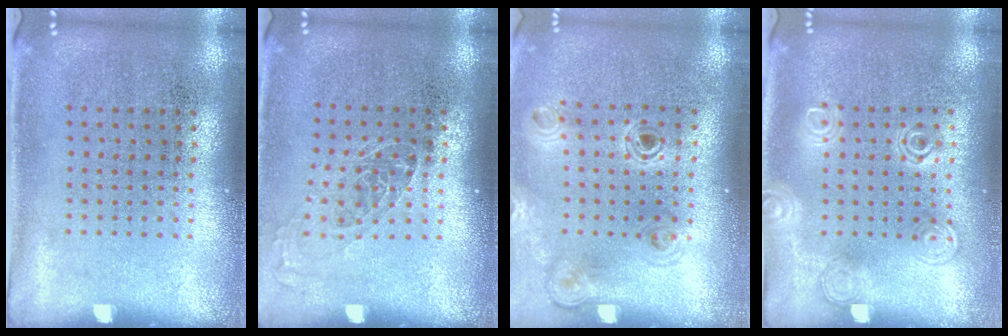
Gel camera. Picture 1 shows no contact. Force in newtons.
{"total": 1.0, "press": 0.9, "slide": 0.5}
{"total": 1.1, "press": 1.1, "slide": 0.1}
{"total": 1.0, "press": 1.0, "slide": 0.1}